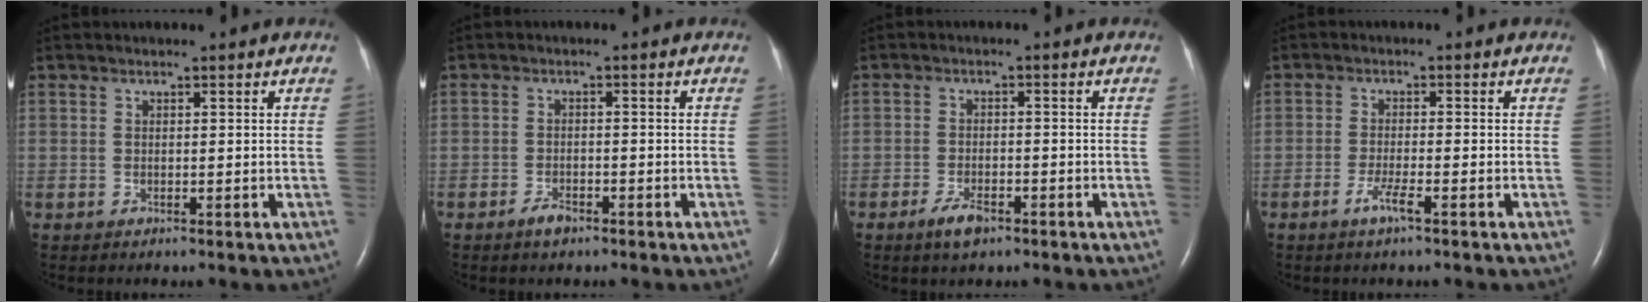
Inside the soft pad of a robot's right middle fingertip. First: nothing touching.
{"total": 2.3, "force": [-1.7, 0.9, 1.2], "torque": [-0.028, 0.000, -0.028]}
{"total": 3.6, "force": [-2.4, 1.4, 2.4], "torque": [-0.052, -0.001, -0.040]}
{"total": 2.8, "force": [-1.7, 0.0, 2.3], "torque": [-0.050, -0.004, -0.035]}